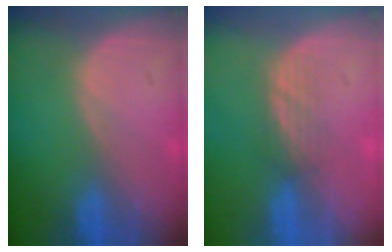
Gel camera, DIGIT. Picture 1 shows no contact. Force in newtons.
{"total": 2.4, "press": 2.4, "slide": 0.5}